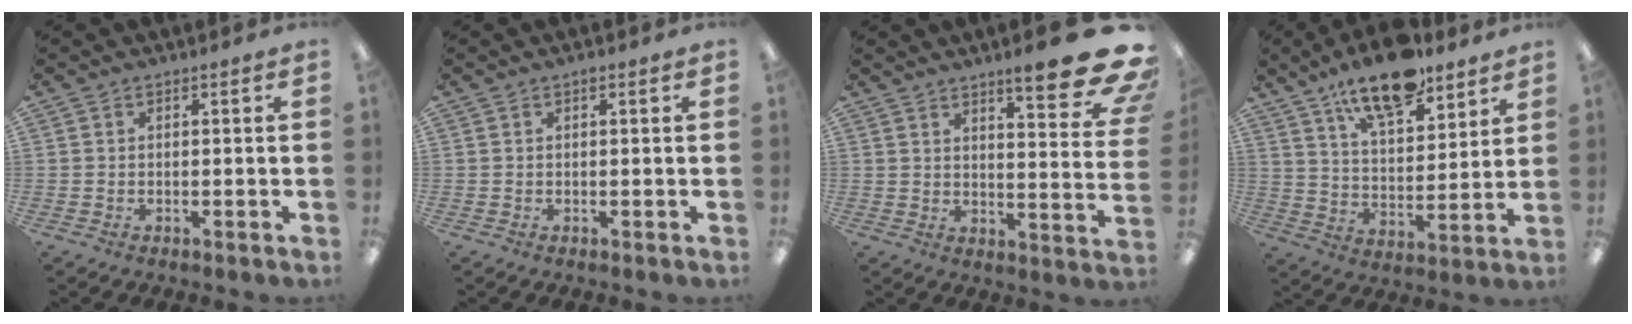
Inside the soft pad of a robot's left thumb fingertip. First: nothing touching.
{"total": 0.7, "force": [0.5, 0.2, 0.5], "torque": [-0.003, 0.001, 0.006]}
{"total": 15.7, "force": [10.9, 3.3, 10.8], "torque": [-0.142, -0.081, 0.174]}
{"total": 15.5, "force": [11.6, 6.0, 8.4], "torque": [-0.128, -0.060, 0.198]}